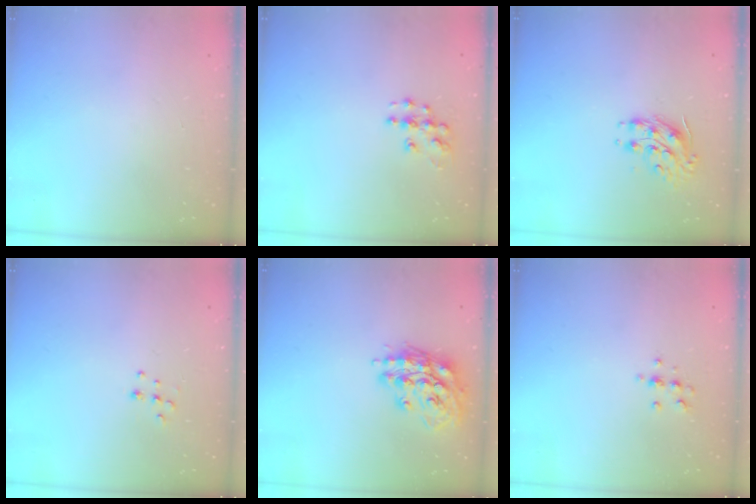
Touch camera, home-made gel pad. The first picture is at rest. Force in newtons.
{"total": 8.2, "press": 8.2, "slide": 0.4}
{"total": 8.7, "press": 8.7, "slide": 0.5}
{"total": 7.0, "press": 6.9, "slide": 0.6}
{"total": 14.9, "press": 14.9, "slide": 1.6}
{"total": 4.9, "press": 4.8, "slide": 1.2}